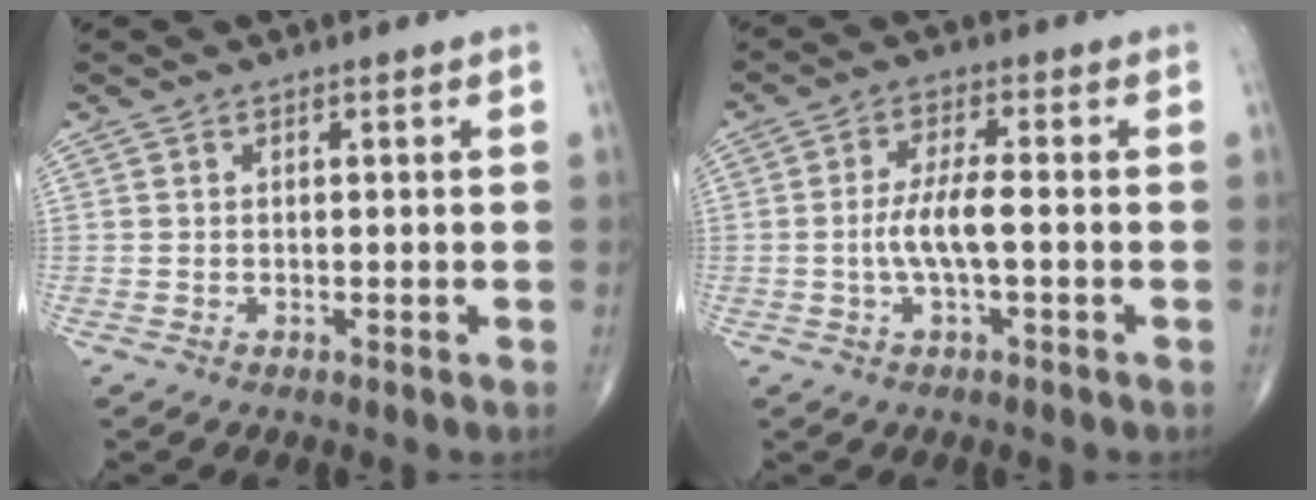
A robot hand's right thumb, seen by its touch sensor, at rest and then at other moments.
{"total": 6.0, "force": [-1.0, 1.5, 5.7], "torque": [-0.128, 0.011, -0.022]}